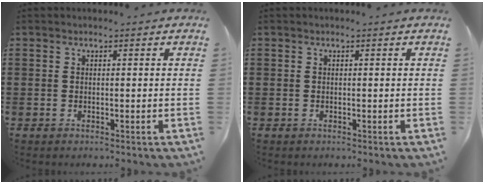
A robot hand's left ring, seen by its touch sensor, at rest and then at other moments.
{"total": 0.0}